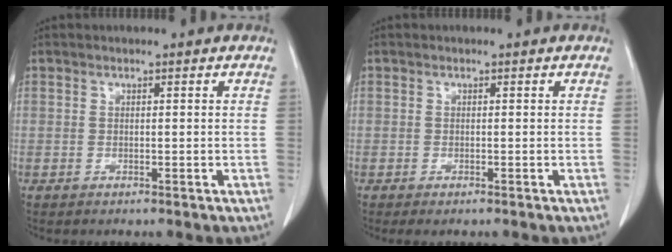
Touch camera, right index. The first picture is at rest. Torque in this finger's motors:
{"motor_torque": [0.17, -0.11, 0.02, 0.02]}